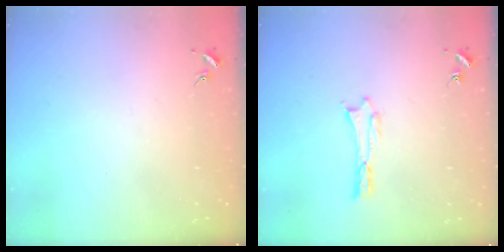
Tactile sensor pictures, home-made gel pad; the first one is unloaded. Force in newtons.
{"total": 0.0}